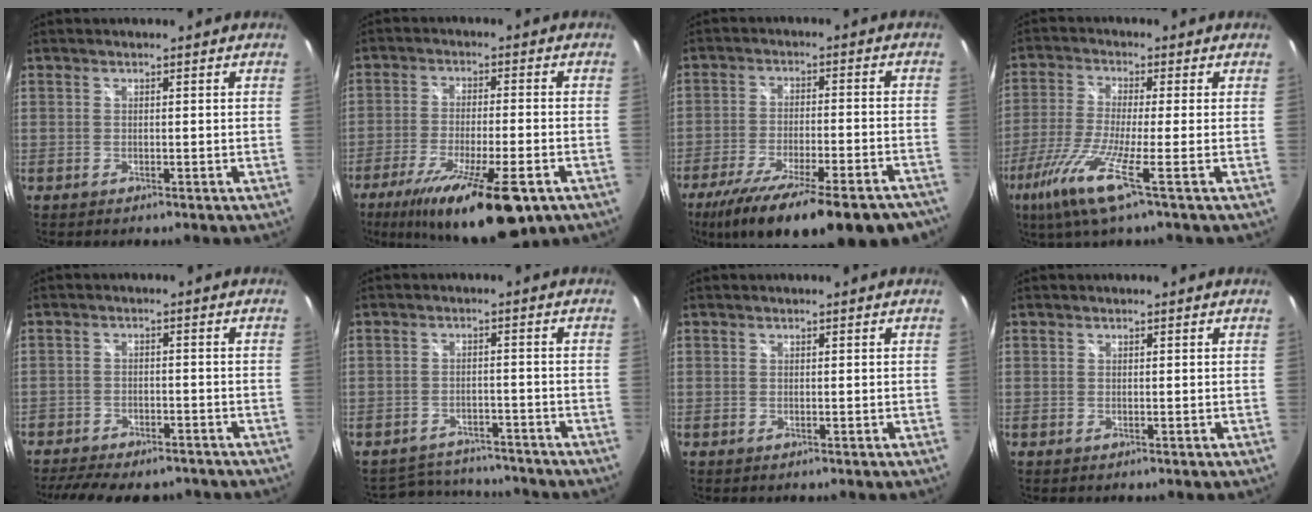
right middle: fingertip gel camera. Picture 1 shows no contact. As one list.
[{"total": 18.0, "force": [-10.9, 4.1, 13.7], "torque": [-0.250, -0.052, -0.176]}, {"total": 26.2, "force": [-20.5, 6.4, 15.0], "torque": [-0.259, -0.055, -0.291]}, {"total": 10.3, "force": [-5.3, -0.3, 8.9], "torque": [-0.211, -0.021, -0.106]}, {"total": 13.0, "force": [-10.7, 4.8, 5.6], "torque": [-0.131, -0.018, -0.154]}, {"total": 9.4, "force": [-8.7, 3.2, 1.6], "torque": [-0.043, 0.017, -0.118]}, {"total": 0.0}, {"total": 0.0}]